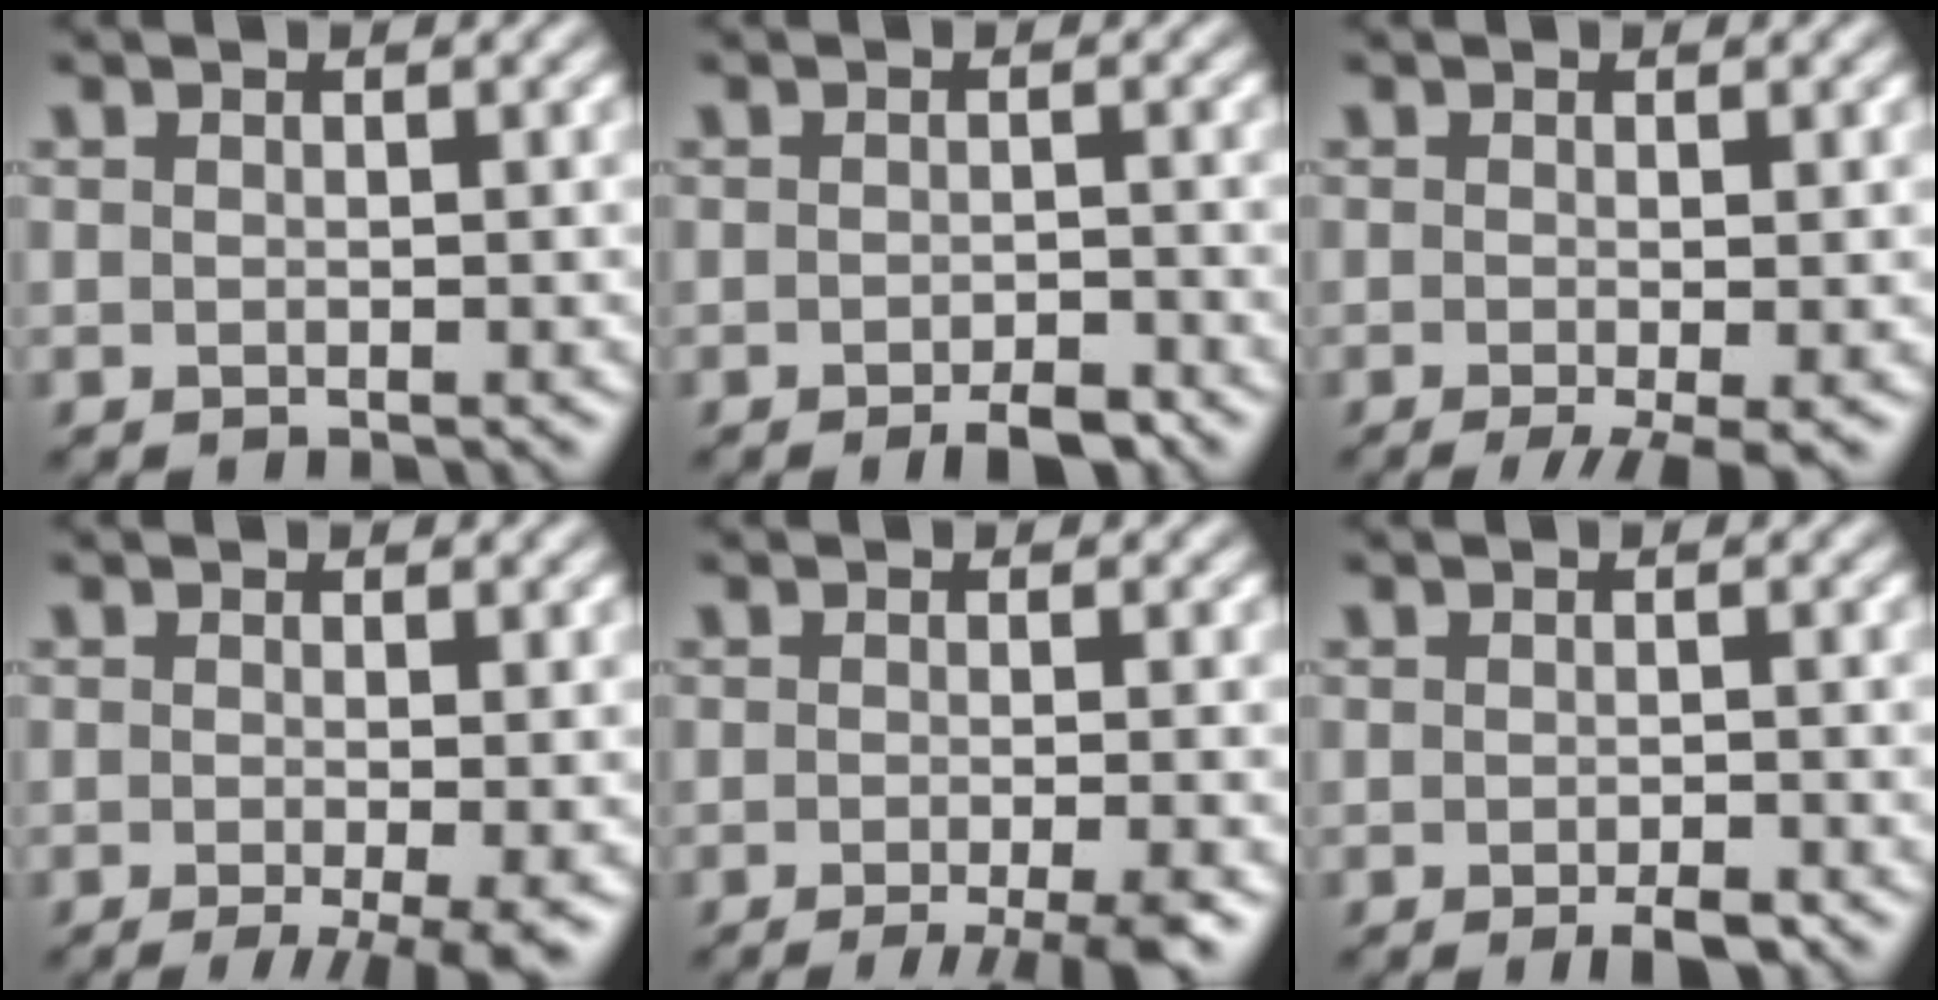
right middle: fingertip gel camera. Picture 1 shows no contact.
{"total": 2.6, "force": [-1.8, 0.8, 1.6], "torque": [-0.023, 0.000, -0.028]}
{"total": 3.3, "force": [-1.4, 0.6, 2.9], "torque": [-0.047, -0.009, -0.023]}
{"total": 4.9, "force": [-1.9, 1.1, 4.4], "torque": [-0.062, -0.013, -0.026]}
{"total": 4.8, "force": [-2.6, 1.0, 3.9], "torque": [-0.041, -0.005, -0.041]}
{"total": 2.0, "force": [-1.3, 0.5, 1.5], "torque": [-0.022, -0.002, -0.019]}